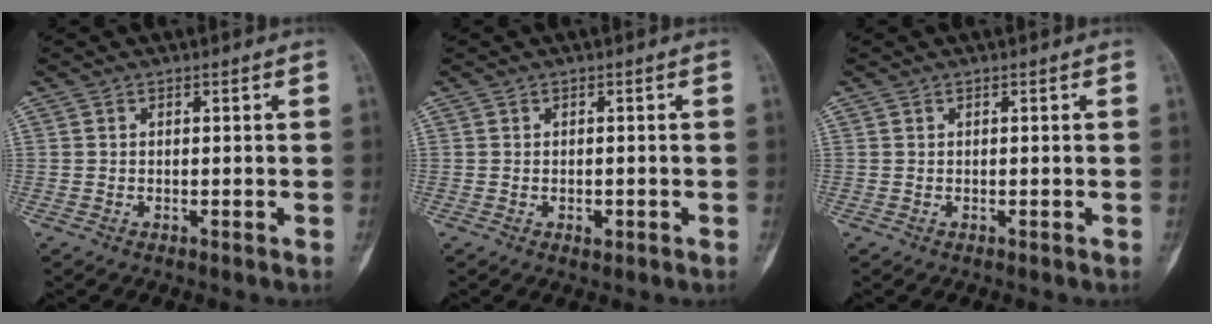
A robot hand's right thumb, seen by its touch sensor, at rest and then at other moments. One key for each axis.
{"total": 1.4, "fx": -0.6, "fy": 0.8, "fz": 1.0, "tx": -0.010, "ty": 0.000, "tz": -0.007}
{"total": 0.0}